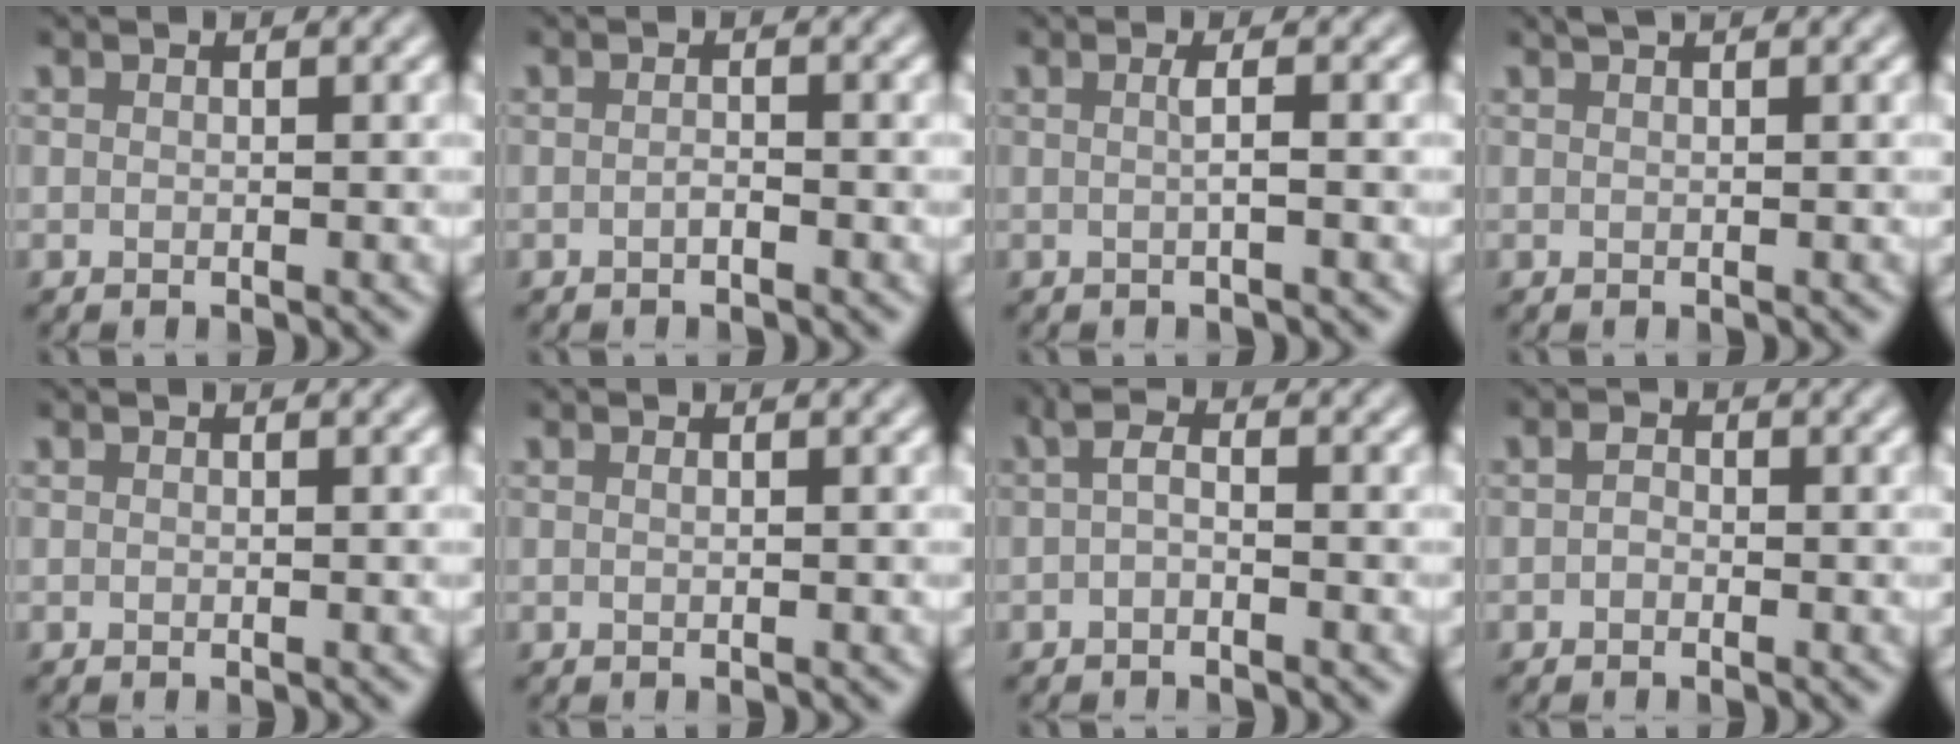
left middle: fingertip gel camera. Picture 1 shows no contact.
{"total": 0.6, "force": [-0.4, 0.1, 0.5], "torque": [-0.010, 0.001, -0.007]}
{"total": 1.3, "force": [0.0, 0.3, 1.3], "torque": [-0.019, 0.001, -0.005]}
{"total": 0.9, "force": [0.7, 0.2, 0.5], "torque": [-0.003, 0.001, 0.009]}
{"total": 0.0}
{"total": 0.0}
{"total": 1.3, "force": [-0.4, 0.4, 1.2], "torque": [-0.024, -0.001, -0.011]}
{"total": 0.9, "force": [-0.3, 0.7, 0.5], "torque": [-0.009, -0.001, -0.008]}